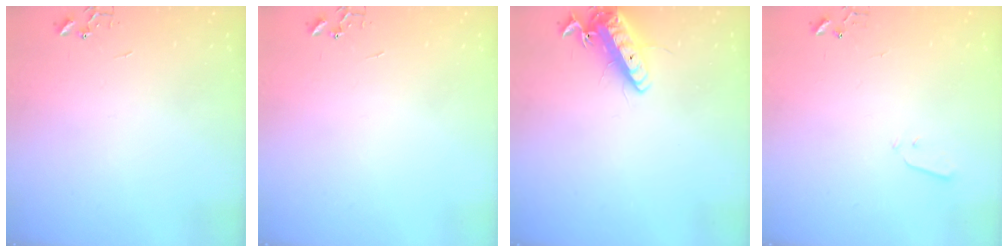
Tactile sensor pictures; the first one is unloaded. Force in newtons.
{"total": 0.0}
{"total": 13.6, "press": 13.4, "slide": 2.3}
{"total": 3.2, "press": 3.1, "slide": 0.8}